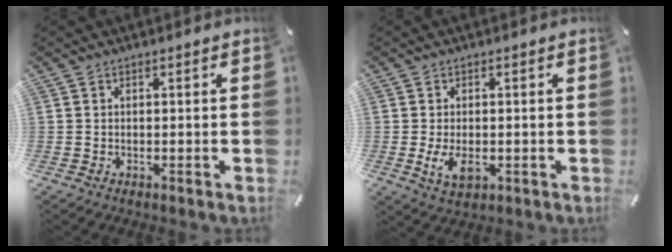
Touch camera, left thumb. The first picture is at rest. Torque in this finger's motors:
{"motor_torque": [0.23, 1.06, 0.24, -0.20, 0.19]}